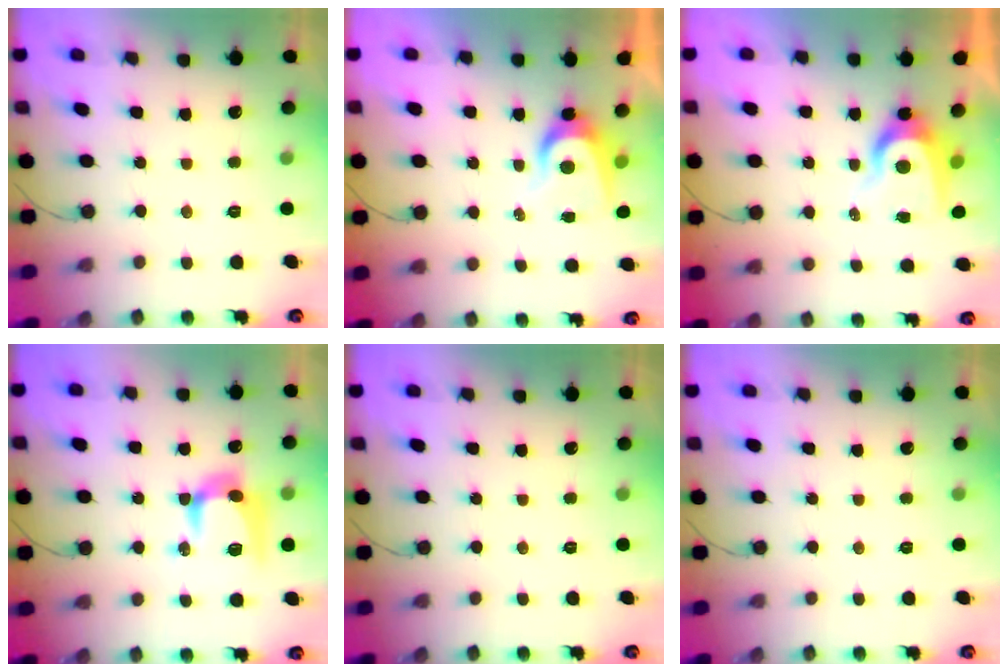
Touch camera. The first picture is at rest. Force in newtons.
{"total": 7.0, "press": 6.9, "slide": 0.4}
{"total": 8.5, "press": 8.4, "slide": 0.6}
{"total": 11.8, "press": 11.8, "slide": 0.4}
{"total": 0.0}
{"total": 0.0}